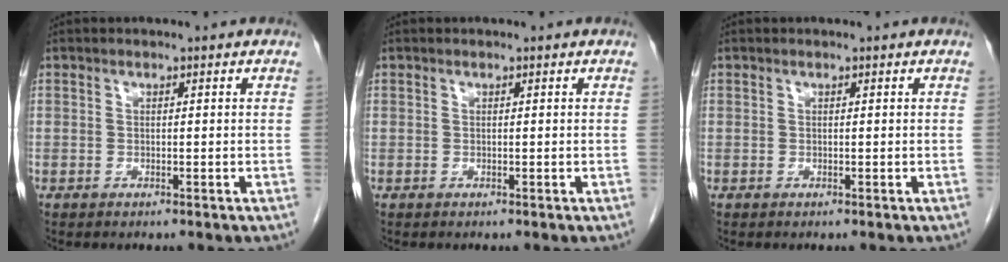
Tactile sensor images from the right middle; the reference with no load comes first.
{"total": 0.0}
{"total": 0.0}